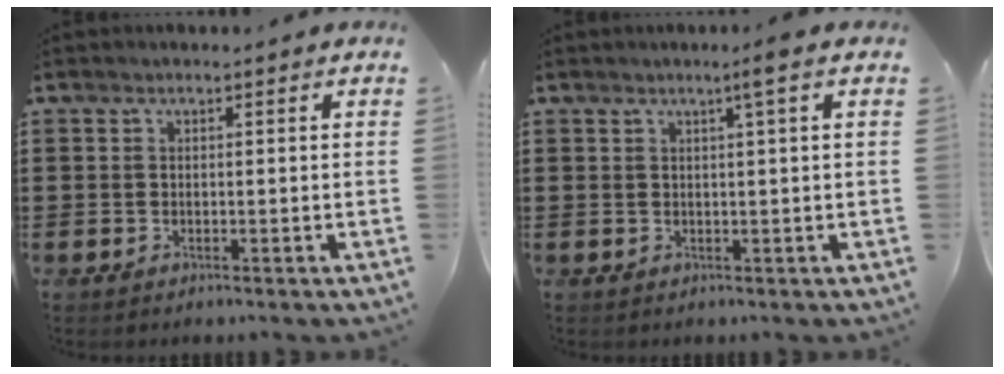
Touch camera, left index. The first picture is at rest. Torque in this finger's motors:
{"motor_torque": [0.58, -0.50, 0.08, 0.02]}